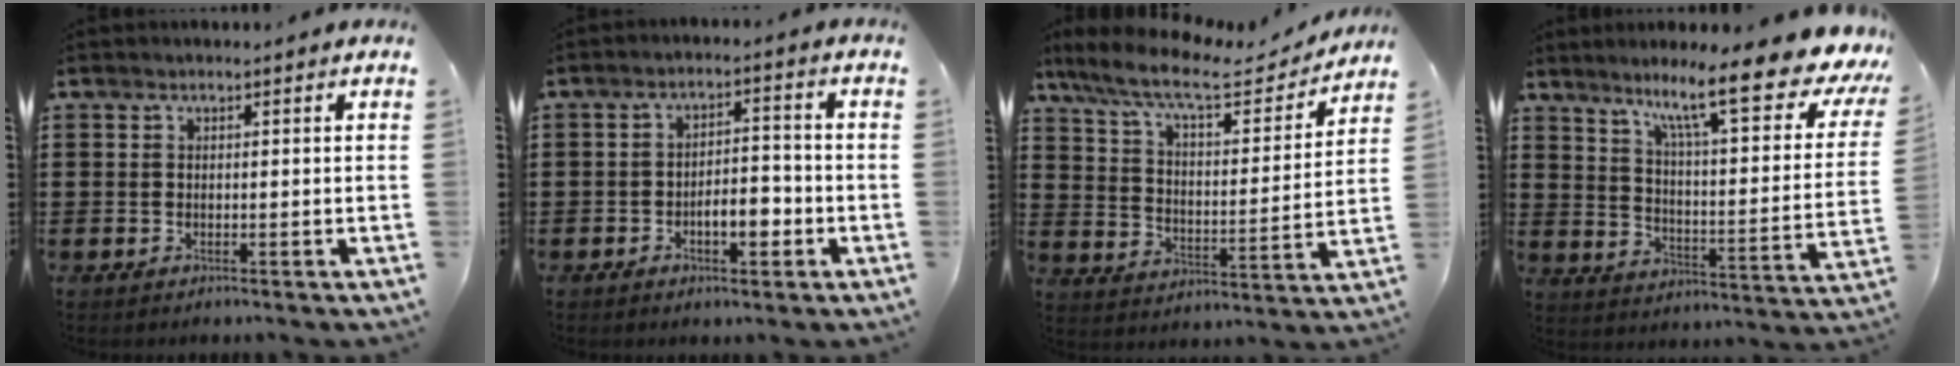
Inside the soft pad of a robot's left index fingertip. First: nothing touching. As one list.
[{"total": 5.0, "force": [-2.1, 2.2, 4.0], "torque": [-0.061, 0.008, -0.041]}, {"total": 10.0, "force": [8.1, 1.7, 5.5], "torque": [-0.137, -0.038, 0.136]}, {"total": 13.4, "force": [9.5, 1.1, 9.4], "torque": [-0.169, -0.060, 0.145]}]